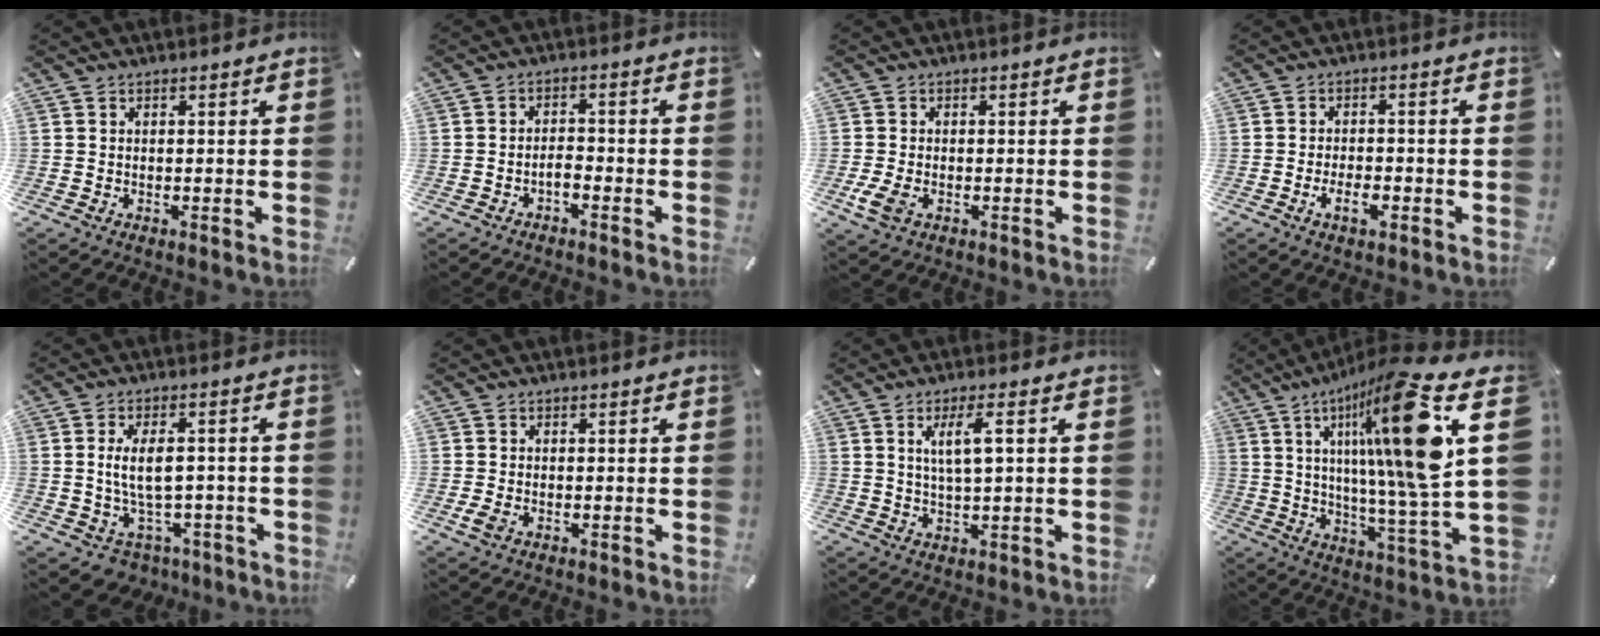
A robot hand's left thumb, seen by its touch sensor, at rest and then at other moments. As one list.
[{"total": 2.6, "force": [-1.7, 1.2, 1.6], "torque": [-0.028, 0.011, -0.033]}, {"total": 4.4, "force": [-0.9, 3.3, 2.8], "torque": [-0.073, -0.002, -0.018]}, {"total": 4.8, "force": [-2.1, 2.1, 3.7], "torque": [-0.072, 0.006, -0.040]}, {"total": 9.3, "force": [-0.7, 5.9, 7.2], "torque": [-0.131, 0.008, -0.014]}, {"total": 2.3, "force": [-0.2, 2.0, 1.1], "torque": [-0.018, -0.001, -0.006]}, {"total": 6.5, "force": [2.0, 1.2, 6.1], "torque": [-0.130, -0.001, 0.028]}, {"total": 27.6, "force": [10.0, 4.7, 25.3], "torque": [-0.406, -0.076, 0.142]}]